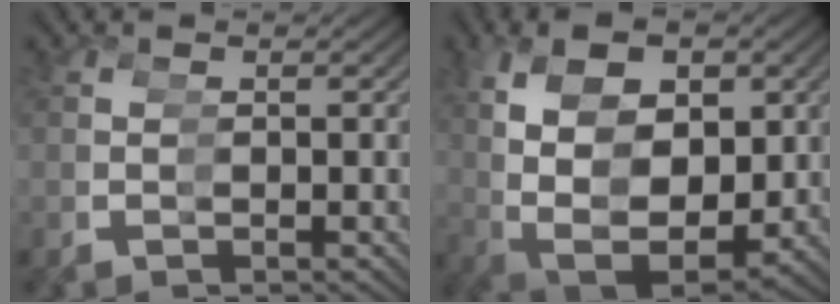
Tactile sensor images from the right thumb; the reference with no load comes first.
{"total": 10.4, "force": [0.3, 8.0, 6.6], "torque": [-0.157, -0.031, 0.021]}